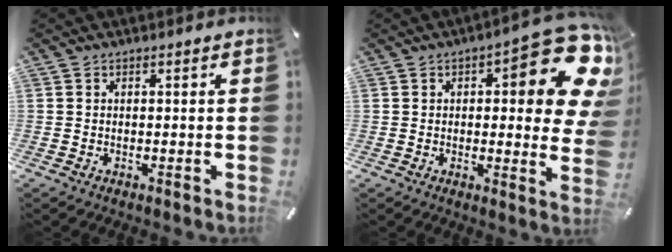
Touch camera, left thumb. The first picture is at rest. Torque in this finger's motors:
{"motor_torque": [2.71, 2.30, 1.51, -1.26, 0.17]}